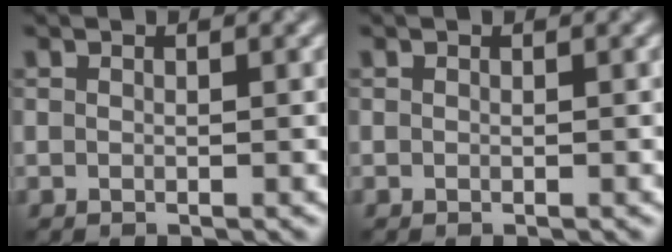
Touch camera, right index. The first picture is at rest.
{"total": 0.0}